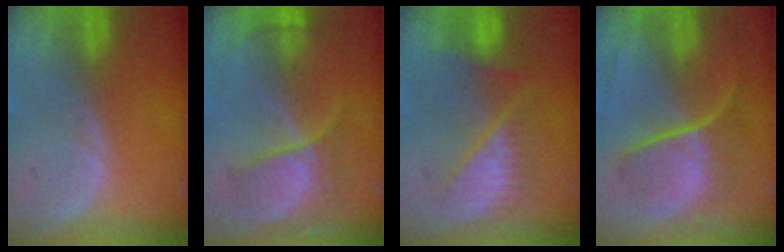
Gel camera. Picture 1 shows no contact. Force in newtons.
{"total": 6.3, "press": 6.2, "slide": 0.8}
{"total": 7.3, "press": 7.2, "slide": 0.6}
{"total": 9.1, "press": 7.6, "slide": 5.1}